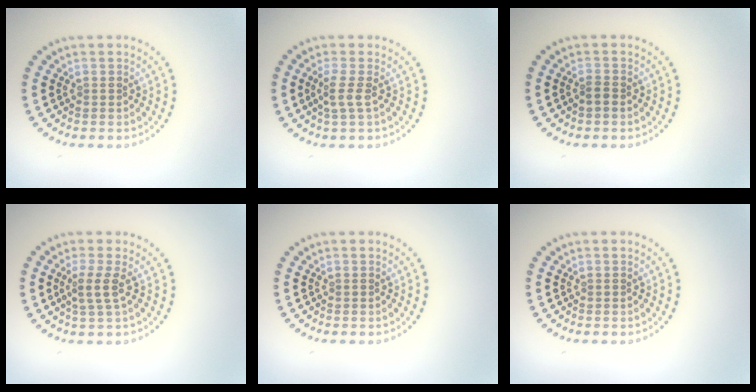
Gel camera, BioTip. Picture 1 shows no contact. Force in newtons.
{"total": 1.6, "press": 1.3, "slide": 1.0}
{"total": 1.0, "press": 0.8, "slide": 0.5}
{"total": 2.1, "press": 1.6, "slide": 1.4}
{"total": 0.0}
{"total": 0.0}